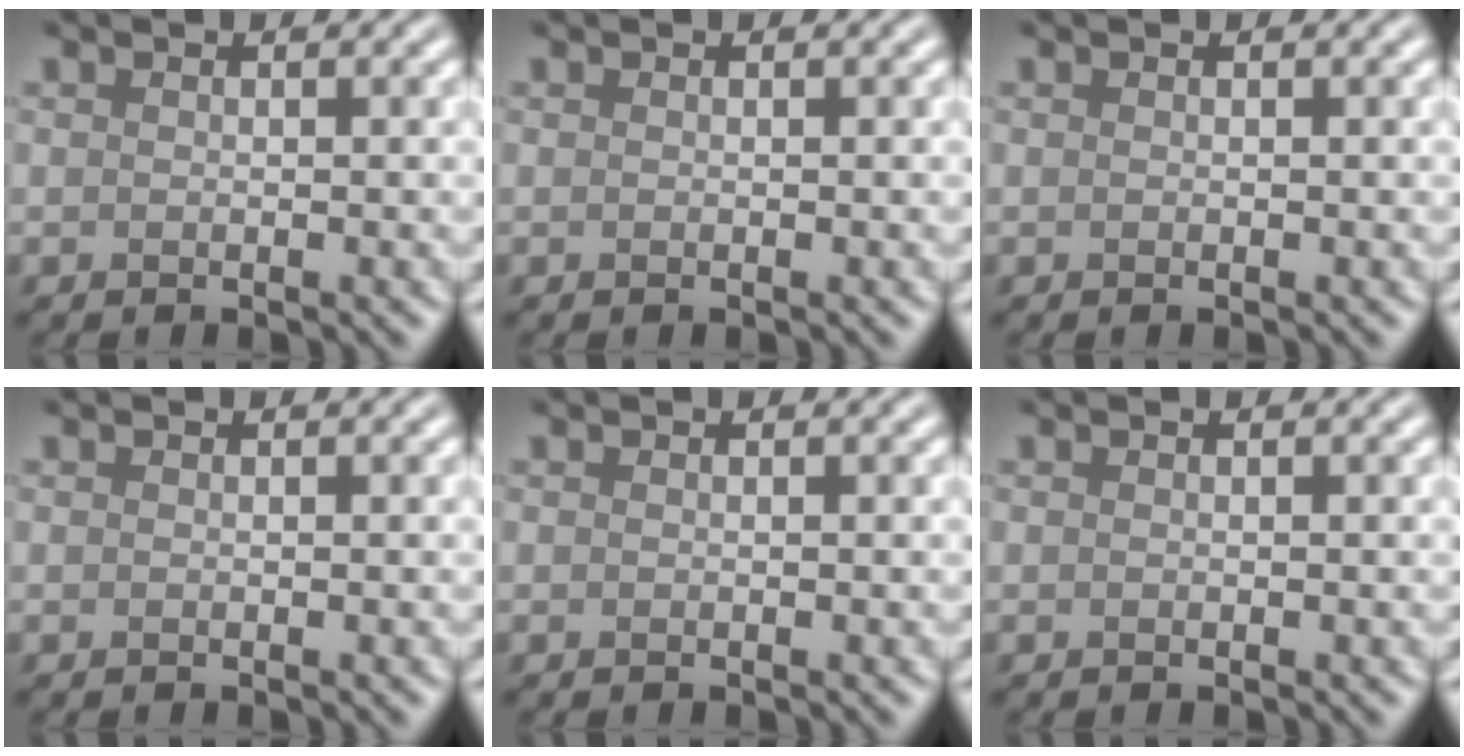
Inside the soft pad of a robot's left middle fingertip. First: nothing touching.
{"total": 0.0}
{"total": 0.0}
{"total": 0.0}
{"total": 0.0}
{"total": 0.0}